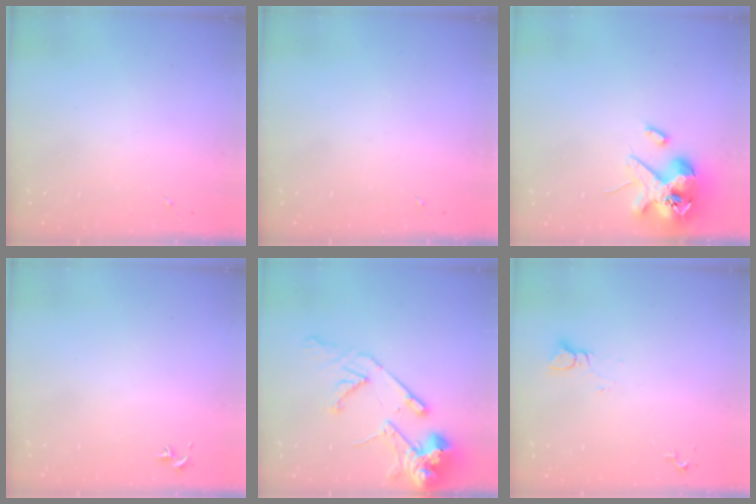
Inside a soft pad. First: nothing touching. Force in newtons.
{"total": 0.0}
{"total": 14.4, "press": 14.2, "slide": 2.4}
{"total": 0.8, "press": 0.7, "slide": 0.3}
{"total": 15.7, "press": 15.5, "slide": 2.3}
{"total": 3.2, "press": 3.2, "slide": 0.2}